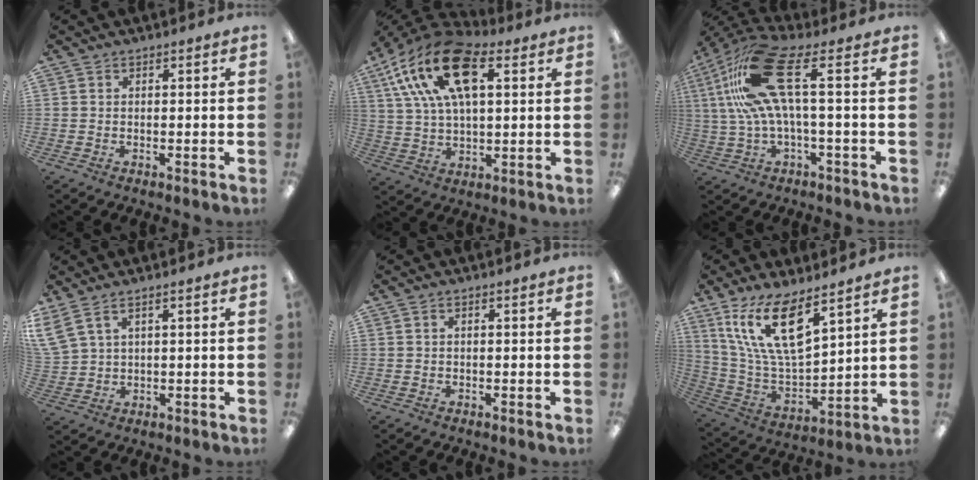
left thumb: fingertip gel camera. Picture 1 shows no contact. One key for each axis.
{"total": 21.3, "fx": 9.2, "fy": 11.0, "fz": 15.9, "tx": -0.315, "ty": -0.015, "tz": 0.157}
{"total": 19.9, "fx": 5.1, "fy": 6.4, "fz": 18.1, "tx": -0.380, "ty": -0.011, "tz": 0.080}
{"total": 5.2, "fx": 3.2, "fy": 2.3, "fz": 3.4, "tx": -0.076, "ty": -0.012, "tz": 0.059}
{"total": 0.0}
{"total": 16.9, "fx": 10.7, "fy": 6.0, "fz": 11.6, "tx": -0.260, "ty": -0.052, "tz": 0.188}